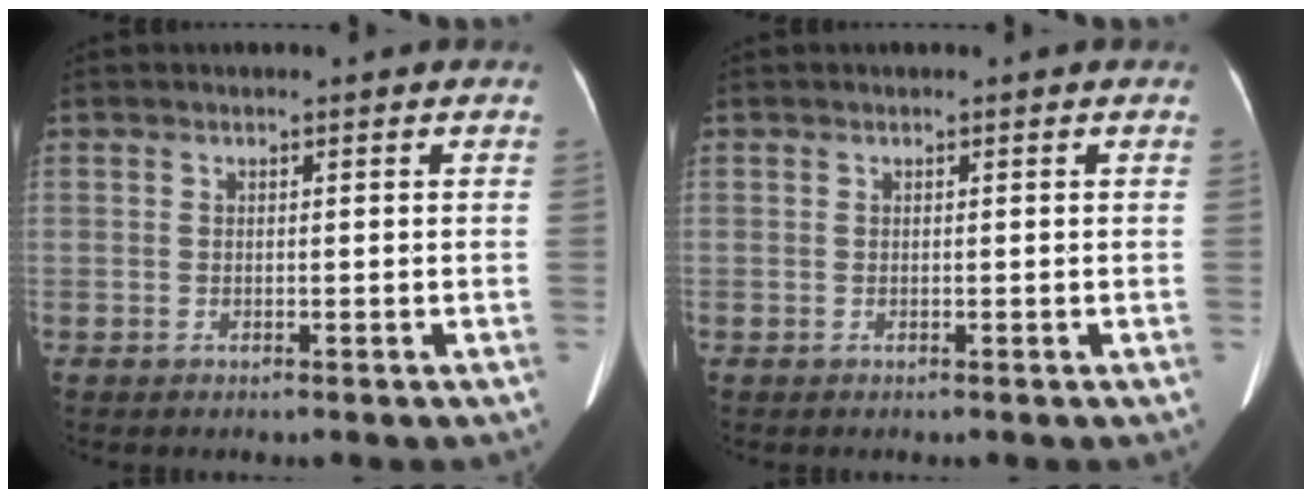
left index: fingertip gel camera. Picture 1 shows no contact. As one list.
[{"total": 0.0}]